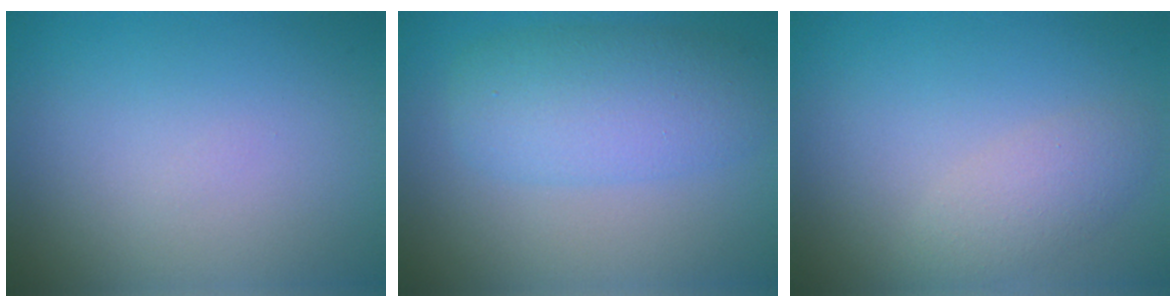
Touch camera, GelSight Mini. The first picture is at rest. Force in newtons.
{"total": 5.5, "press": 5.5, "slide": 0.1}
{"total": 2.5, "press": 2.5, "slide": 0.1}